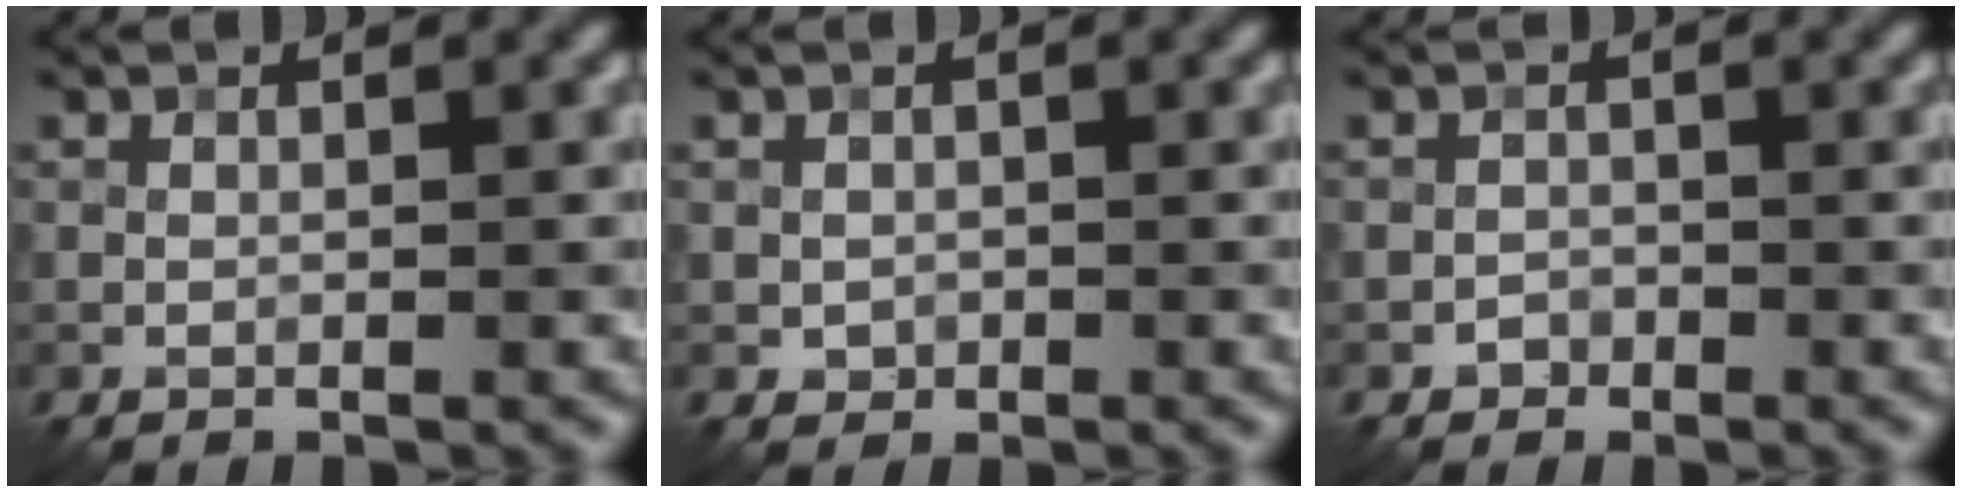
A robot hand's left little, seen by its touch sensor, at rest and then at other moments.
{"total": 1.0, "force": [-0.2, 0.9, 0.3], "torque": [-0.001, -0.004, -0.005]}
{"total": 0.9, "force": [-0.6, 0.7, 0.0], "torque": [0.006, 0.001, -0.010]}